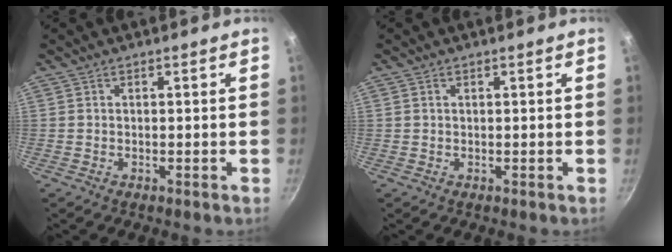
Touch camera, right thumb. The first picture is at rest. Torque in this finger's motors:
{"motor_torque": [-0.06, -0.18, -0.17, 0.05, 0.04]}